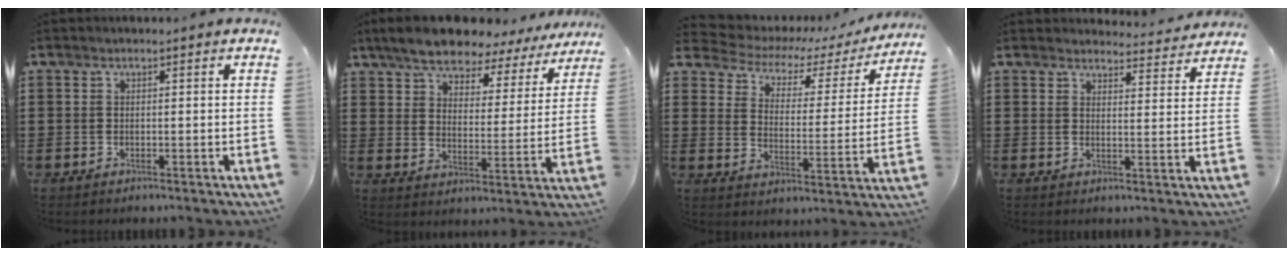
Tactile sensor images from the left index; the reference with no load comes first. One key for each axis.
{"total": 7.6, "fx": 6.9, "fy": 1.9, "fz": 2.5, "tx": -0.083, "ty": -0.033, "tz": 0.123}
{"total": 3.5, "fx": 2.6, "fy": 1.8, "fz": 1.6, "tx": -0.050, "ty": -0.018, "tz": 0.034}
{"total": 3.8, "fx": 3.8, "fy": 0.4, "fz": 0.3, "tx": -0.004, "ty": -0.027, "tz": 0.064}